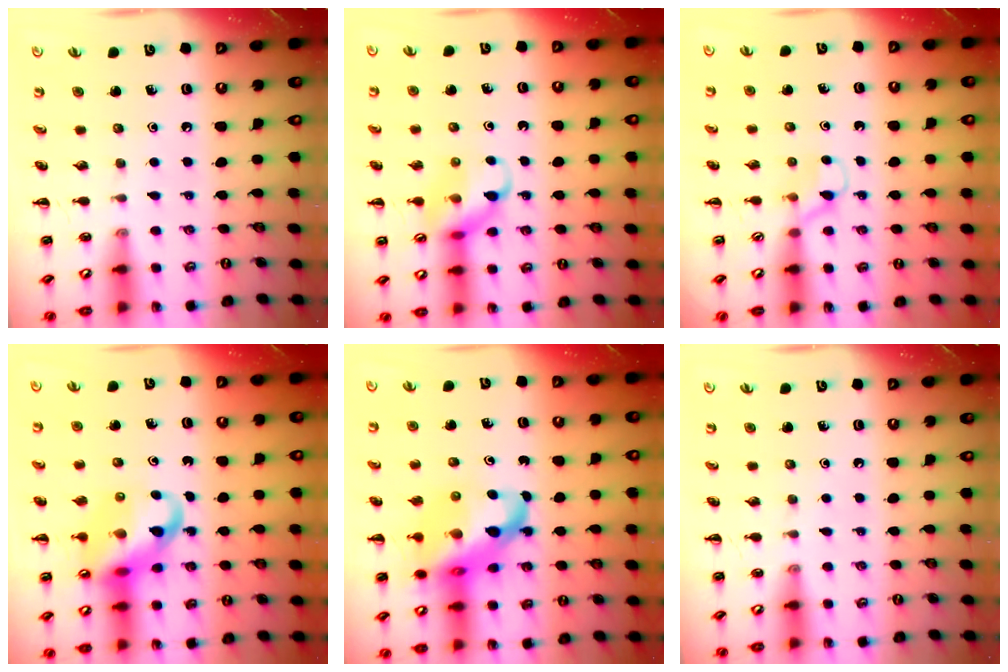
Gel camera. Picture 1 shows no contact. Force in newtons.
{"total": 10.6, "press": 10.5, "slide": 1.1}
{"total": 2.7, "press": 2.4, "slide": 1.1}
{"total": 14.4, "press": 14.2, "slide": 2.8}
{"total": 18.0, "press": 17.5, "slide": 4.3}
{"total": 0.0}